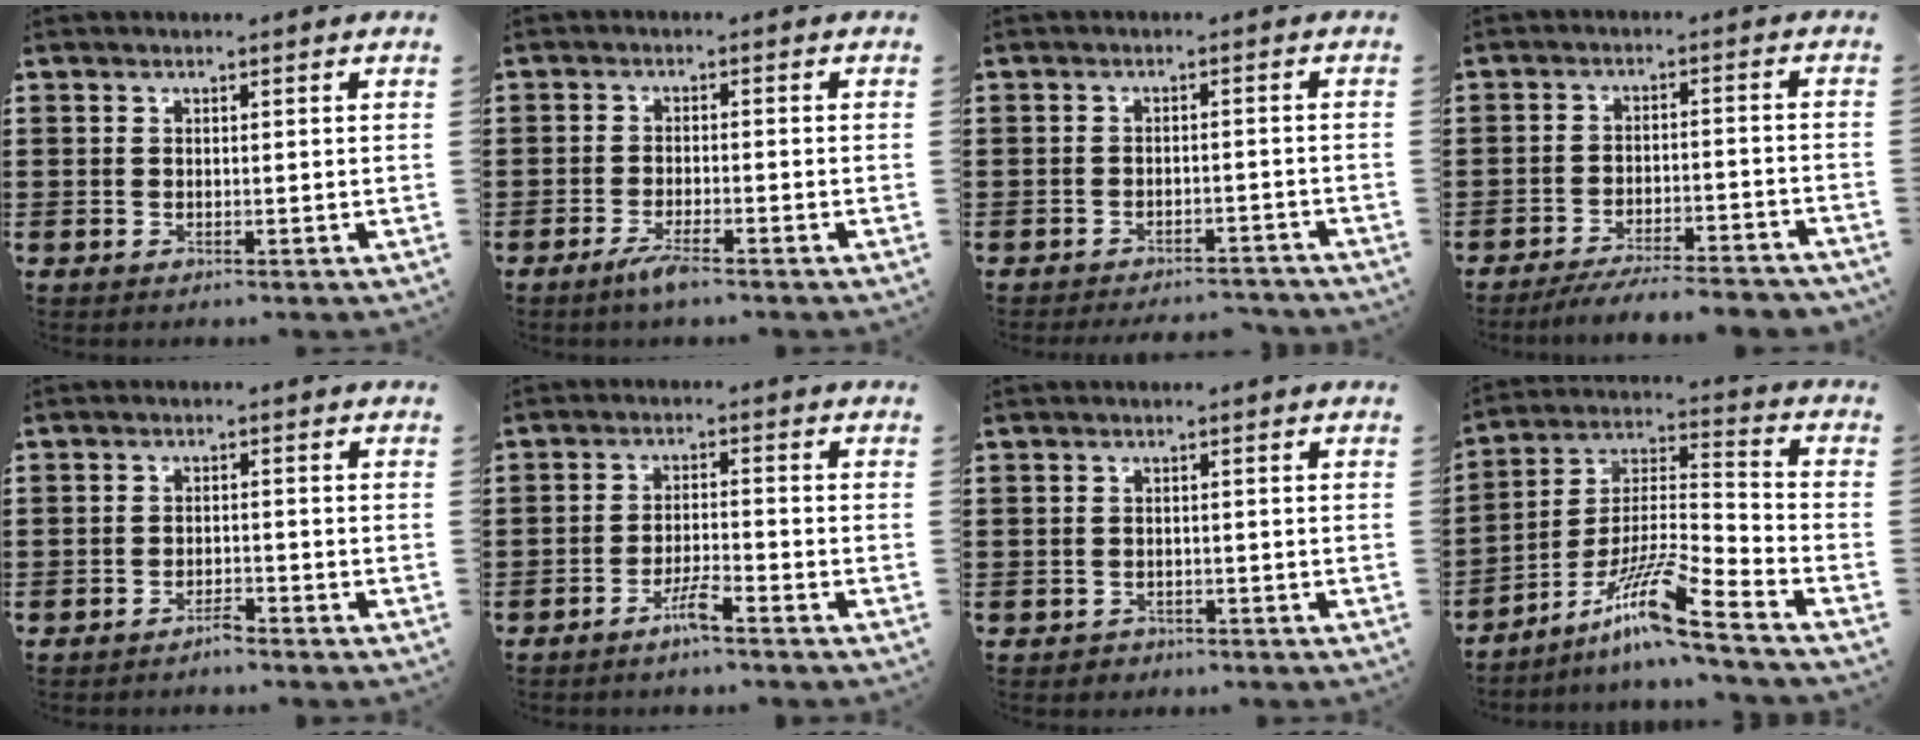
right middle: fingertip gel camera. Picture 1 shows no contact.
{"total": 3.2, "force": [-2.2, 0.2, 2.3], "torque": [-0.051, -0.004, -0.043]}
{"total": 2.7, "force": [-2.7, 0.1, 0.1], "torque": [-0.006, 0.002, -0.057]}
{"total": 5.5, "force": [-5.2, 0.4, 1.6], "torque": [-0.033, -0.002, -0.105]}
{"total": 2.0, "force": [-1.9, 0.2, 0.2], "torque": [-0.012, 0.001, -0.040]}
{"total": 3.8, "force": [-2.8, 0.2, 2.6], "torque": [-0.058, 0.000, -0.054]}
{"total": 1.1, "force": [-0.9, 0.5, 0.0], "torque": [-0.004, 0.003, -0.022]}
{"total": 12.3, "force": [-8.7, 0.8, 8.7], "torque": [-0.177, -0.005, -0.173]}